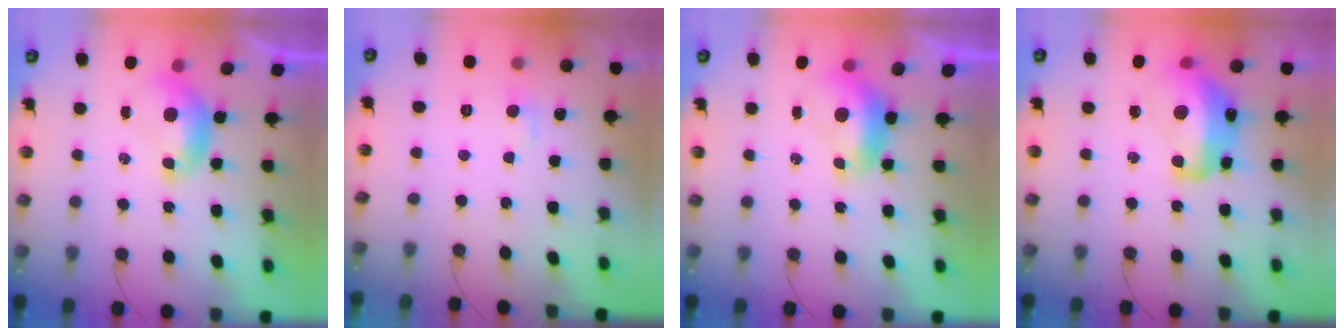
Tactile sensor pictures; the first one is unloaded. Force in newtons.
{"total": 1.2, "press": 1.0, "slide": 0.7}
{"total": 1.3, "press": 1.0, "slide": 0.8}
{"total": 11.2, "press": 11.1, "slide": 1.4}